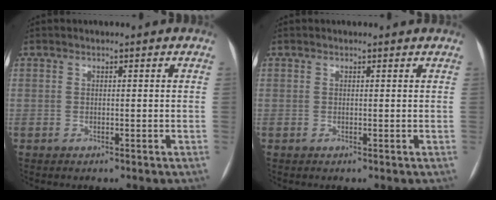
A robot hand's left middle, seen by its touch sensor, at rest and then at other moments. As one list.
[{"total": 0.8, "force": [0.8, 0.2, 0.0], "torque": [-0.007, 0.002, 0.005]}]